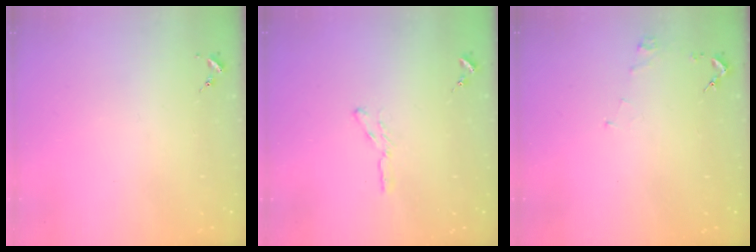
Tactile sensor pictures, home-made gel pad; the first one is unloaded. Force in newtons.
{"total": 4.0, "press": 4.0, "slide": 0.4}
{"total": 3.7, "press": 3.7, "slide": 0.5}